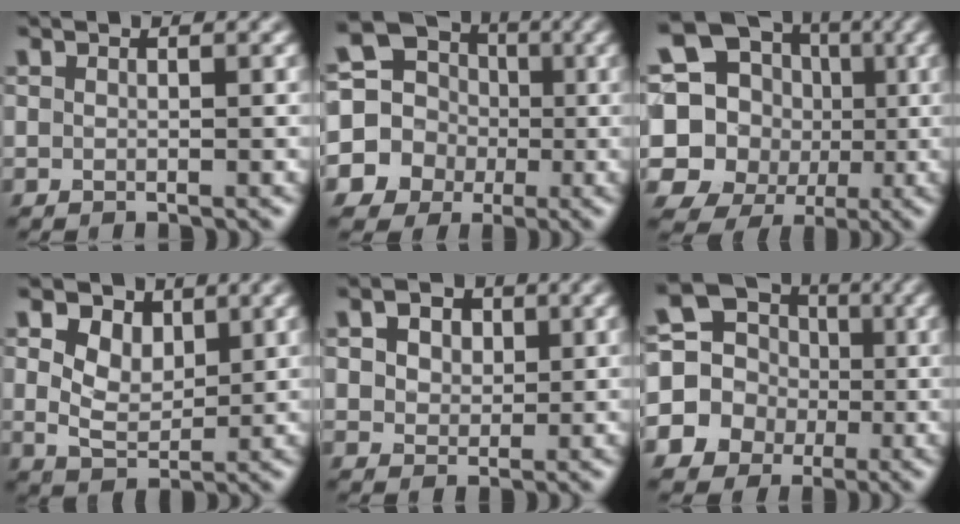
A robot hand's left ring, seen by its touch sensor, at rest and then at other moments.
{"total": 12.8, "force": [-1.7, 12.1, 3.6], "torque": [-0.103, -0.002, -0.059]}
{"total": 16.3, "force": [0.5, 15.5, 5.2], "torque": [-0.142, 0.012, -0.018]}
{"total": 5.1, "force": [2.1, 3.4, 3.3], "torque": [-0.066, 0.015, 0.019]}
{"total": 5.3, "force": [2.3, 3.7, 2.9], "torque": [-0.059, 0.017, 0.022]}
{"total": 13.0, "force": [-1.7, 12.2, 3.9], "torque": [-0.103, 0.002, -0.061]}